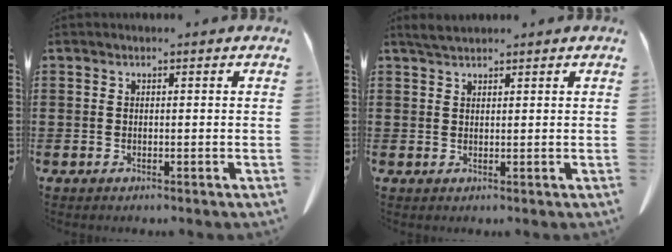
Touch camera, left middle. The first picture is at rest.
{"total": 1.9, "force": [1.7, 0.5, 0.7], "torque": [-0.019, 0.003, 0.033]}